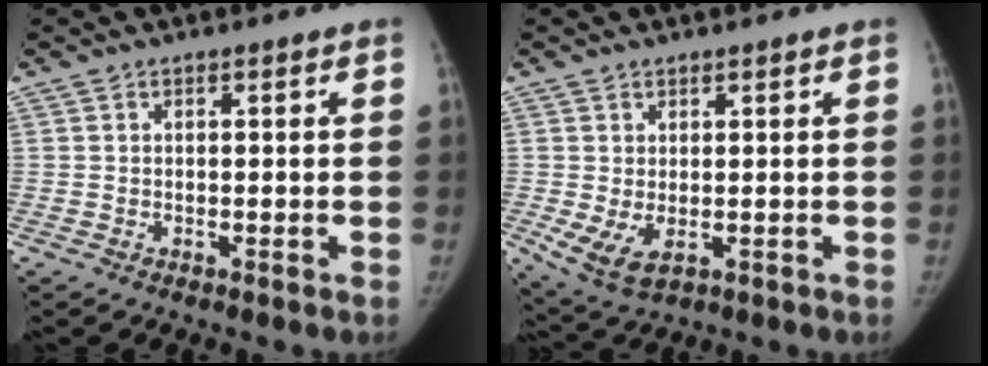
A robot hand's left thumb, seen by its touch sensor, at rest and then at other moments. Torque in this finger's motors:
{"motor_torque": [0.21, 0.28, 0.70, -0.81, 0.18]}